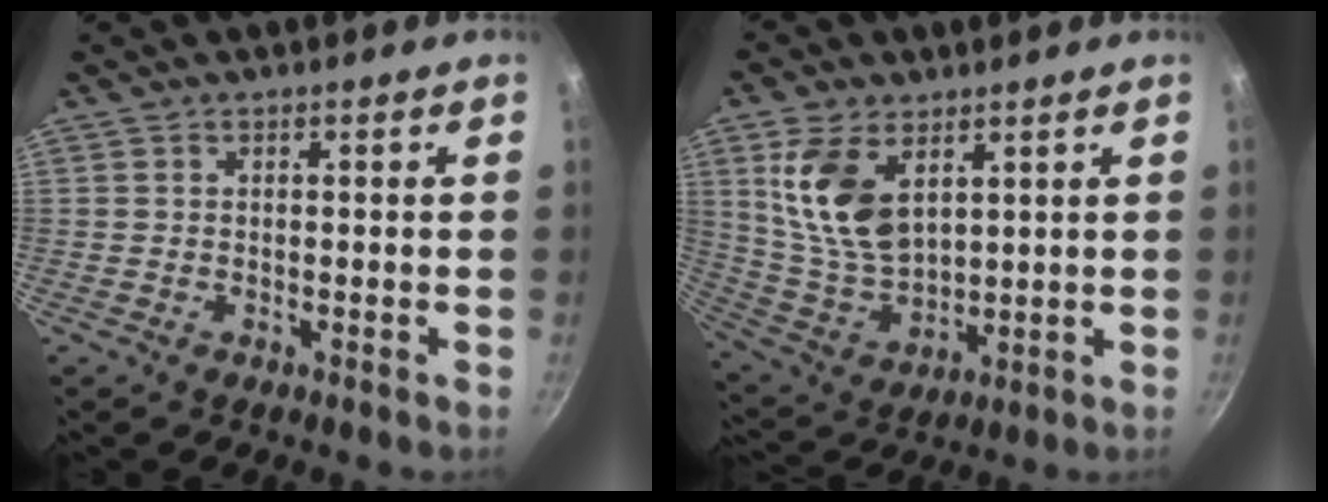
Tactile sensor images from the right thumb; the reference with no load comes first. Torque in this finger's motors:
{"motor_torque": [-0.26, 0.56, 0.30, 0.03, 0.17]}